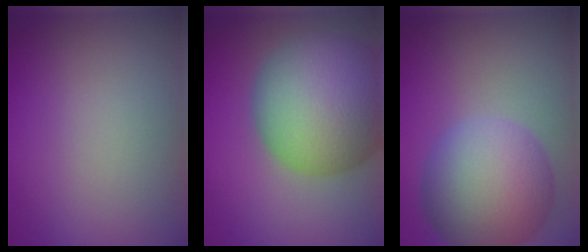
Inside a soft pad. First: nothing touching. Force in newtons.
{"total": 13.5, "press": 13.4, "slide": 0.9}
{"total": 9.6, "press": 9.6, "slide": 0.5}